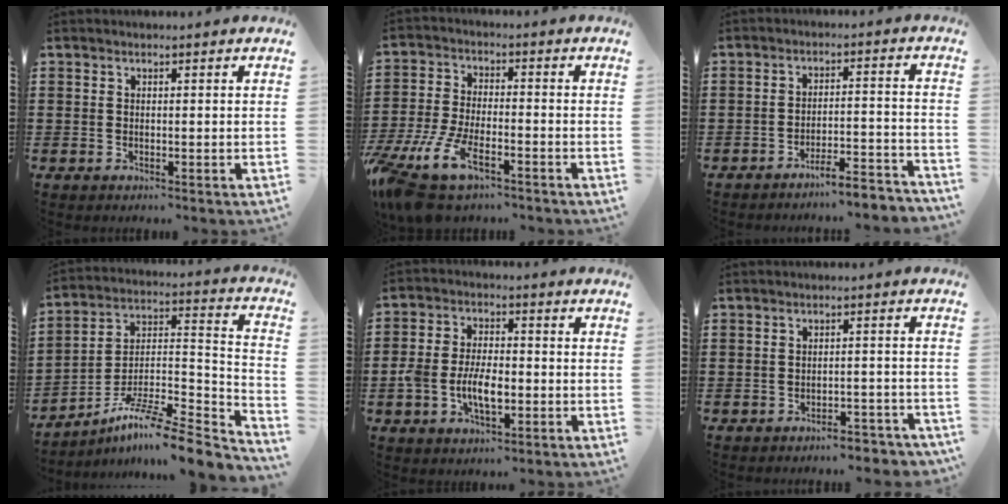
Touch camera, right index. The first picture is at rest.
{"total": 9.5, "force": [-6.5, 3.0, 6.2], "torque": [-0.158, -0.002, -0.128]}
{"total": 4.7, "force": [-4.4, -0.2, 1.6], "torque": [-0.030, -0.008, -0.087]}
{"total": 10.1, "force": [-8.1, 1.2, 6.0], "torque": [-0.105, 0.006, -0.161]}
{"total": 6.6, "force": [-1.9, 3.6, 5.2], "torque": [-0.117, 0.005, -0.040]}
{"total": 3.3, "force": [-3.2, 0.3, 0.6], "torque": [-0.015, 0.001, -0.067]}